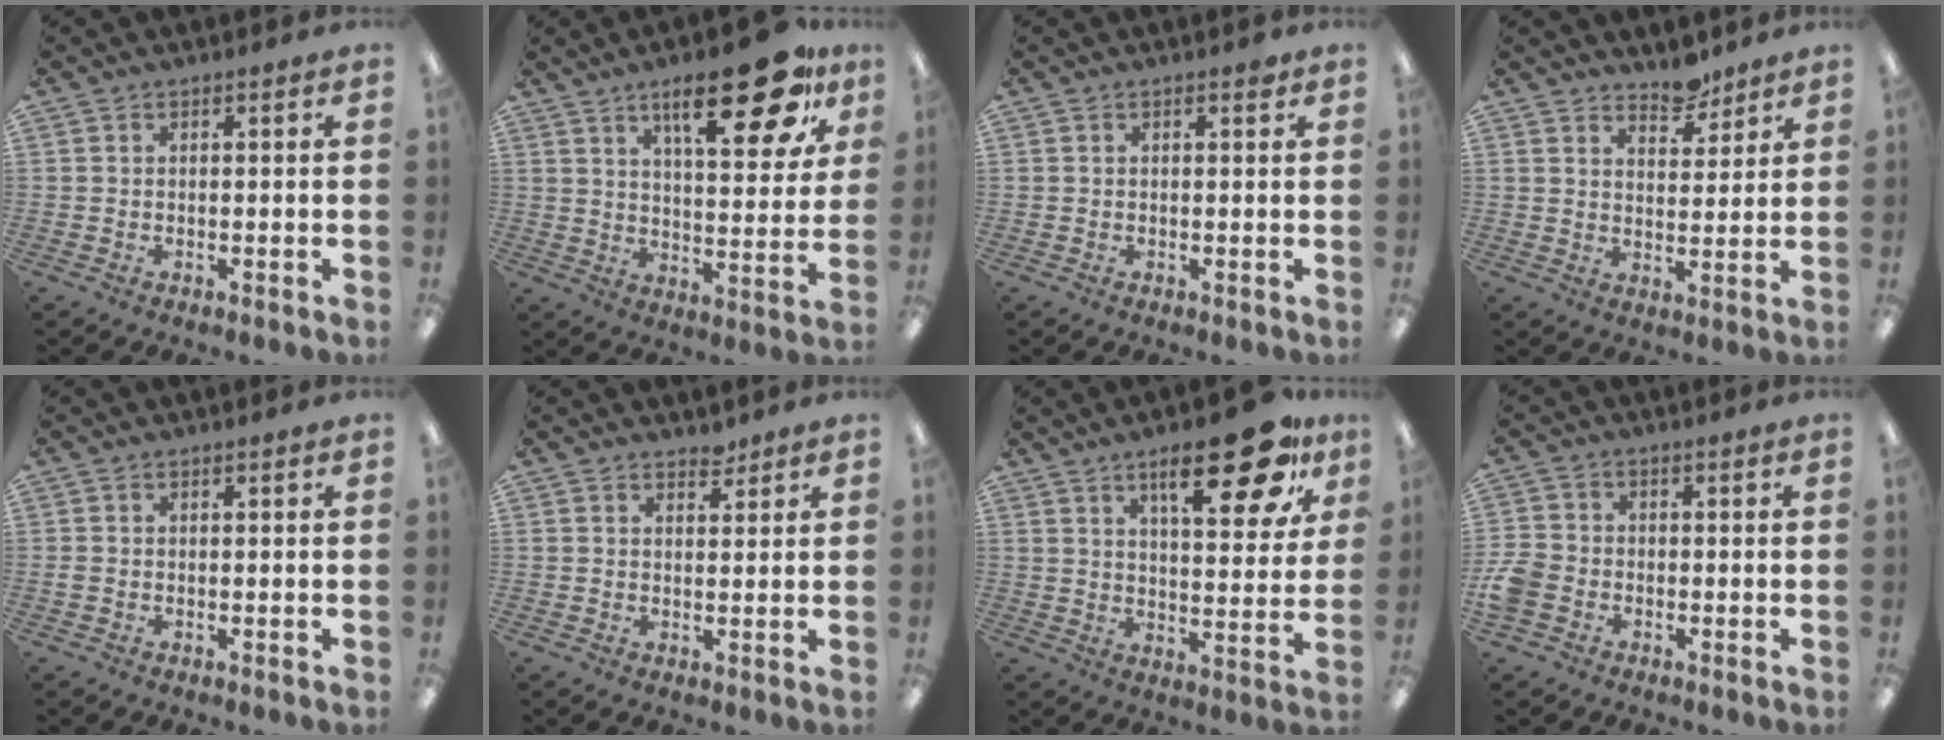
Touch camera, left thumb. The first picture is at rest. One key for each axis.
{"total": 21.0, "fx": 12.3, "fy": 6.9, "fz": 15.5, "tx": -0.220, "ty": -0.057, "tz": 0.187}
{"total": 1.0, "fx": 0.7, "fy": 0.4, "fz": 0.6, "tx": -0.006, "ty": 0.000, "tz": 0.010}
{"total": 6.2, "fx": 5.5, "fy": 2.4, "fz": 1.5, "tx": -0.004, "ty": -0.042, "tz": 0.096}
{"total": 0.7, "fx": 0.0, "fy": 0.5, "fz": 0.4, "tx": -0.007, "ty": 0.004, "tz": -0.001}
{"total": 2.4, "fx": 2.3, "fy": 0.8, "fz": 0.3, "tx": 0.008, "ty": -0.015, "tz": 0.039}
{"total": 19.4, "fx": 11.4, "fy": 6.4, "fz": 14.3, "tx": -0.197, "ty": -0.055, "tz": 0.172}
{"total": 5.3, "fx": -2.0, "fy": 4.2, "fz": 2.6, "tx": -0.058, "ty": 0.012, "tz": -0.038}